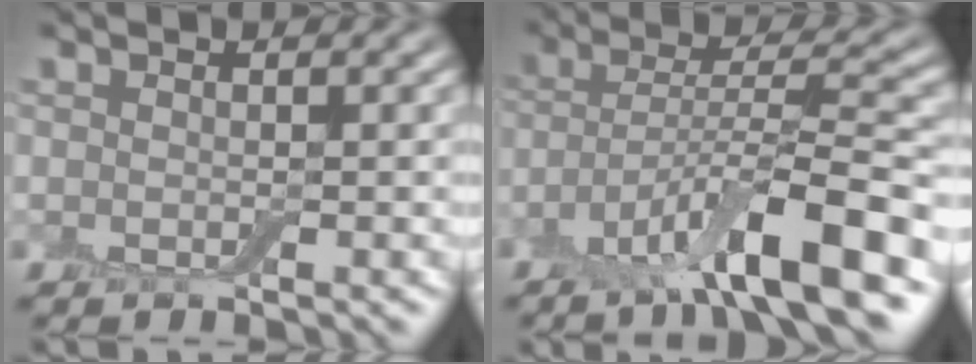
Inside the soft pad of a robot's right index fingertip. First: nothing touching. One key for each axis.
{"total": 9.2, "fx": -5.3, "fy": 1.6, "fz": 7.4, "tx": -0.123, "ty": 0.008, "tz": -0.097}